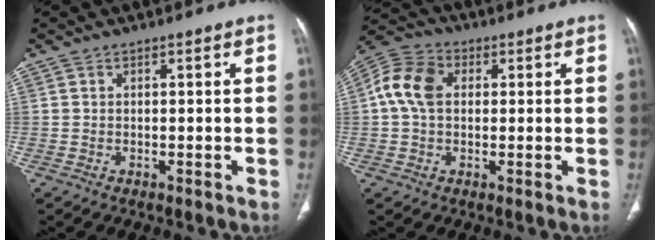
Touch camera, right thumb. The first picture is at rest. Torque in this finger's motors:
{"motor_torque": [0.22, 0.46, 0.94, 0.04, 0.08]}